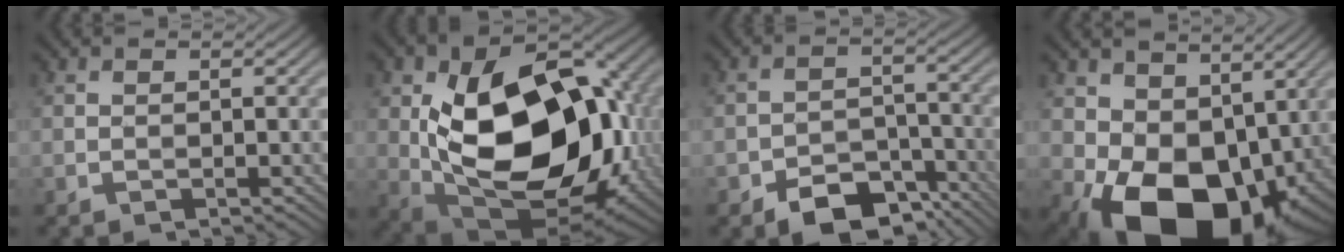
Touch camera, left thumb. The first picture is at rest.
{"total": 19.2, "force": [-0.2, 12.3, 14.7], "torque": [-0.266, -0.036, 0.007]}
{"total": 8.2, "force": [-5.5, 4.4, 4.1], "torque": [-0.060, -0.010, -0.097]}
{"total": 15.4, "force": [-1.3, 10.6, 11.1], "torque": [-0.191, -0.029, -0.016]}